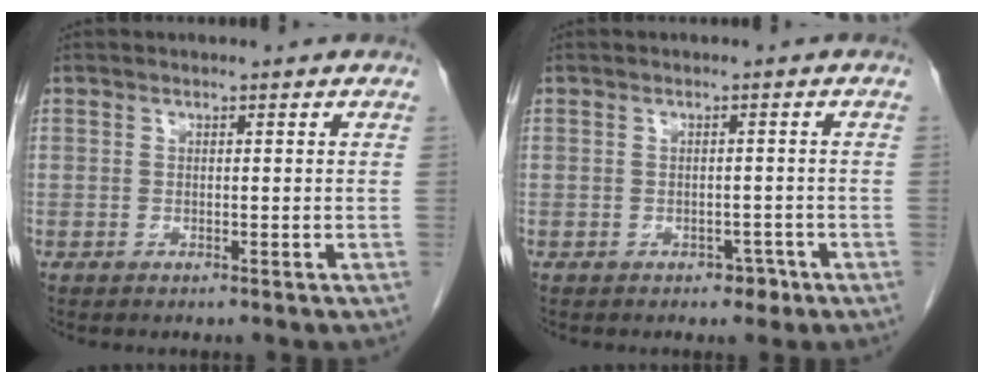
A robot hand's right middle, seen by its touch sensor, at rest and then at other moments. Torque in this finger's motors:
{"motor_torque": [0.17, -0.44, -0.01, 0.00]}